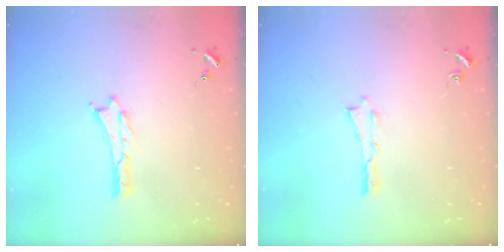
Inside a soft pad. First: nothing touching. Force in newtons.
{"total": 0.0}